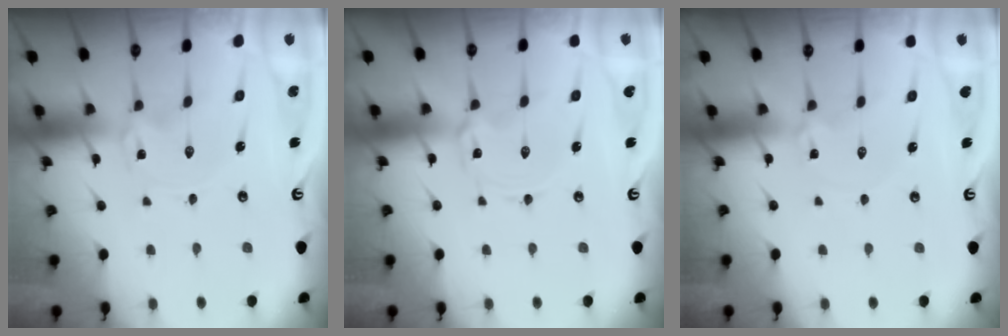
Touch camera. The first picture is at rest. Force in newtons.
{"total": 1.8, "press": 1.7, "slide": 0.4}
{"total": 2.2, "press": 2.2, "slide": 0.2}